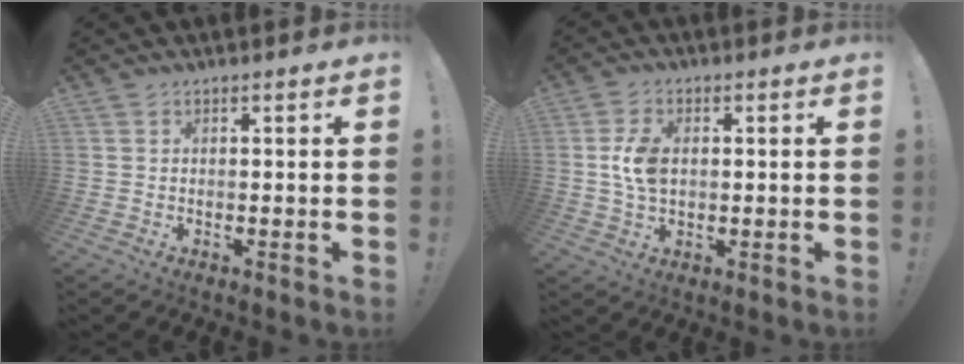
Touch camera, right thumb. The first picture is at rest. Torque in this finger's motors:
{"motor_torque": [1.13, 1.04, 0.82, -0.29, 0.00]}